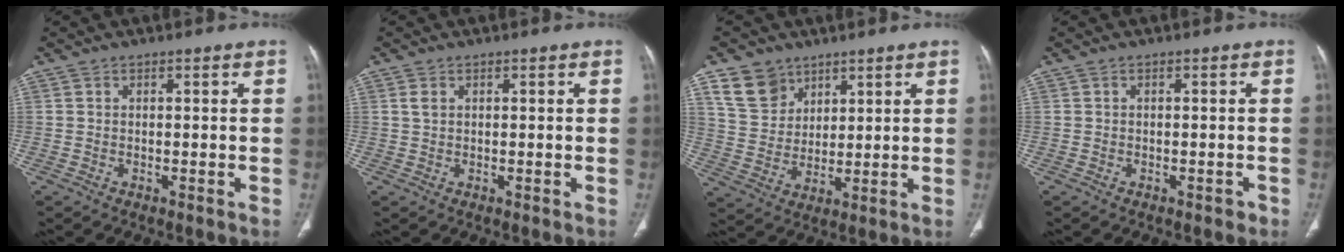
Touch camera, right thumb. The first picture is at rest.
{"total": 1.3, "force": [0.6, 0.8, 0.8], "torque": [-0.014, 0.006, 0.015]}
{"total": 8.7, "force": [5.6, 6.3, 2.3], "torque": [-0.015, -0.026, 0.120]}
{"total": 1.0, "force": [-0.7, 0.5, 0.5], "torque": [-0.008, 0.000, -0.008]}